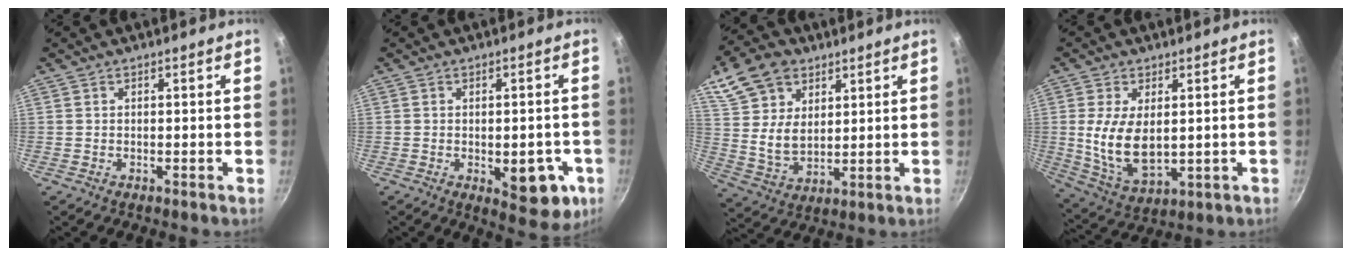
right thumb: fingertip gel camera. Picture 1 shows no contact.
{"total": 10.6, "force": [-2.9, 5.0, 8.9], "torque": [-0.078, 0.002, -0.029]}
{"total": 14.1, "force": [6.8, 9.6, 7.7], "torque": [-0.130, -0.021, 0.132]}
{"total": 11.8, "force": [0.9, 6.5, 9.8], "torque": [-0.183, -0.019, 0.034]}